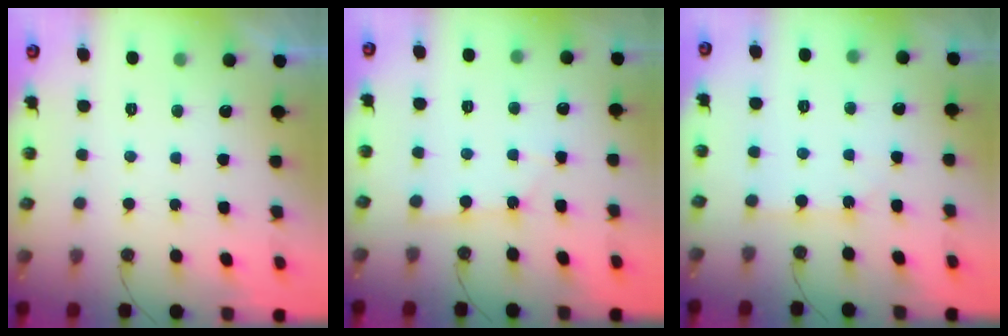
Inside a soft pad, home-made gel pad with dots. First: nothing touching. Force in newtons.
{"total": 1.9, "press": 1.9, "slide": 0.2}
{"total": 2.4, "press": 2.4, "slide": 0.3}